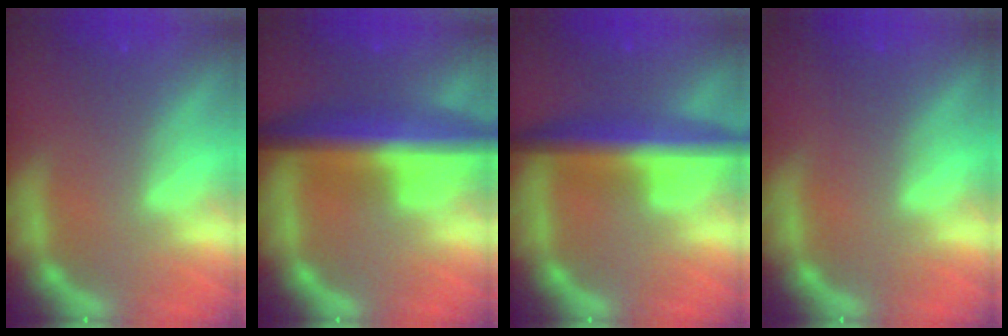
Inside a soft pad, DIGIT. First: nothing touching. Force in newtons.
{"total": 9.5}
{"total": 7.5}
{"total": 0.0}